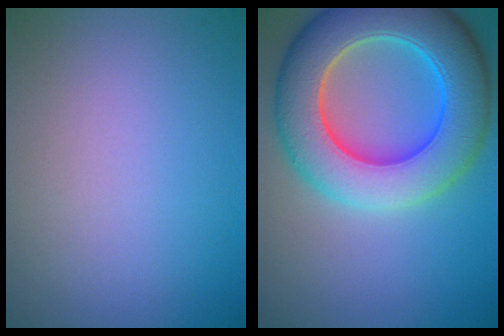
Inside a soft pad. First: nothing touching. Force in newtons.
{"total": 11.1, "press": 11.0, "slide": 0.3}